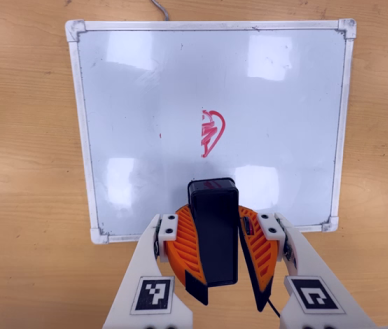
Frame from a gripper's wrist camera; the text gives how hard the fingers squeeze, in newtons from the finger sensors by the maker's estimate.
{"total": 12.8, "left": 11.7, "right": 13.8}